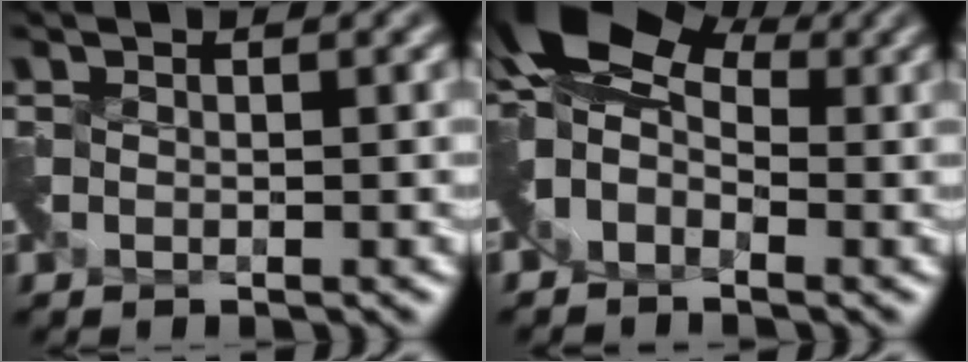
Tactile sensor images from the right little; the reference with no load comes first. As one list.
[{"total": 8.8, "force": [1.8, 5.5, 6.6], "torque": [-0.121, 0.022, 0.009]}]